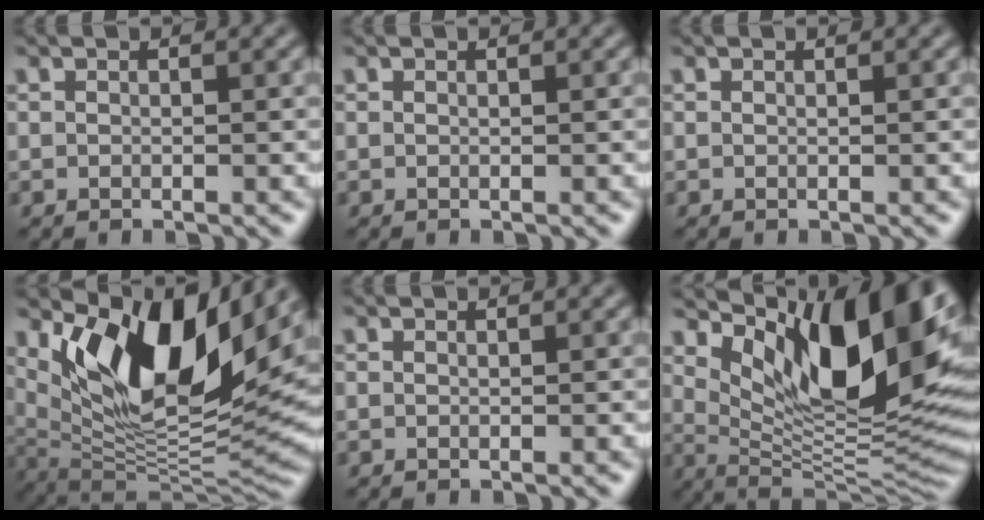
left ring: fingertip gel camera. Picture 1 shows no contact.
{"total": 0.0}
{"total": 0.0}
{"total": 13.8, "force": [5.5, 5.5, 11.3], "torque": [-0.197, -0.011, 0.107]}
{"total": 0.0}
{"total": 14.4, "force": [5.9, 5.6, 11.8], "torque": [-0.172, -0.006, 0.112]}